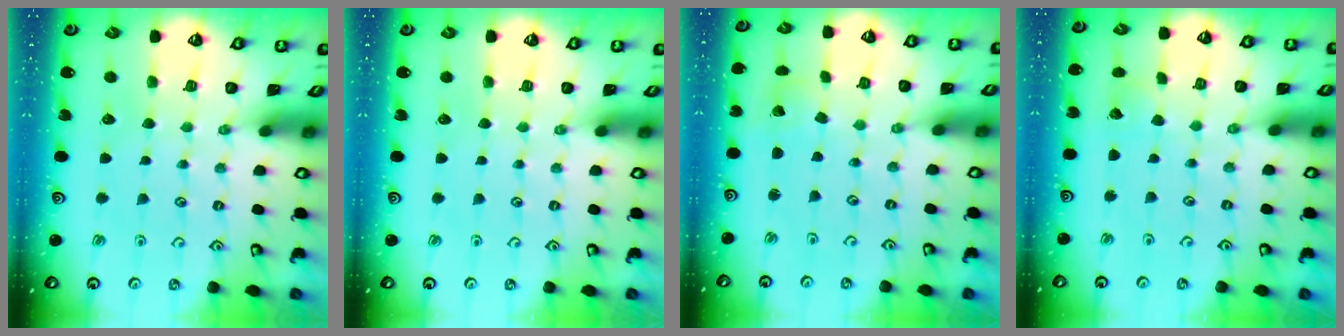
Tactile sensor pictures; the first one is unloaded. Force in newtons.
{"total": 0.0}
{"total": 2.3, "press": 2.3, "slide": 0.2}
{"total": 2.4, "press": 2.3, "slide": 0.3}